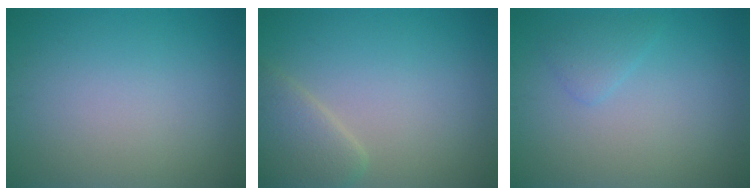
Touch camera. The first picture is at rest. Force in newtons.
{"total": 3.0, "press": 3.0, "slide": 0.3}
{"total": 1.4, "press": 1.4, "slide": 0.1}